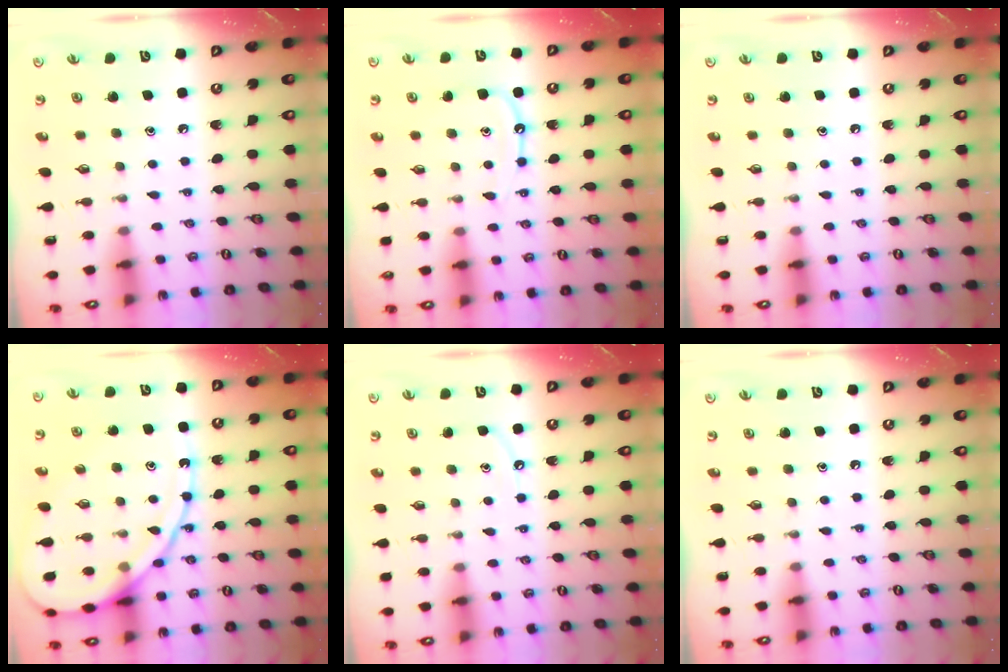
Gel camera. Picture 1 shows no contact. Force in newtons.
{"total": 9.8, "press": 9.7, "slide": 1.0}
{"total": 0.0}
{"total": 15.8, "press": 15.7, "slide": 1.5}
{"total": 4.2, "press": 4.2, "slide": 0.5}
{"total": 0.0}